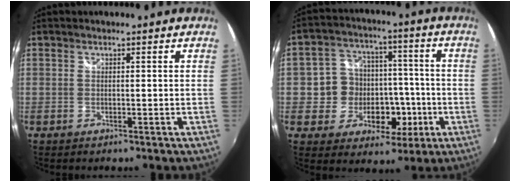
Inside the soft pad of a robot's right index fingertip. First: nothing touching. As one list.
[{"total": 11.9, "force": [-2.4, 10.9, 4.1], "torque": [-0.089, 0.035, -0.028]}]